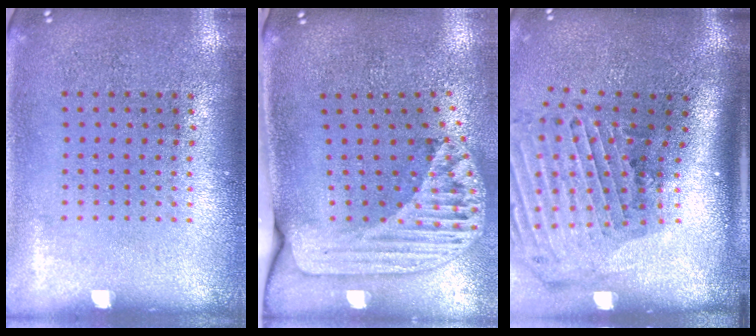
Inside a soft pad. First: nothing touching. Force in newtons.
{"total": 2.5, "press": 1.8, "slide": 1.7}
{"total": 3.0, "press": 2.1, "slide": 2.2}